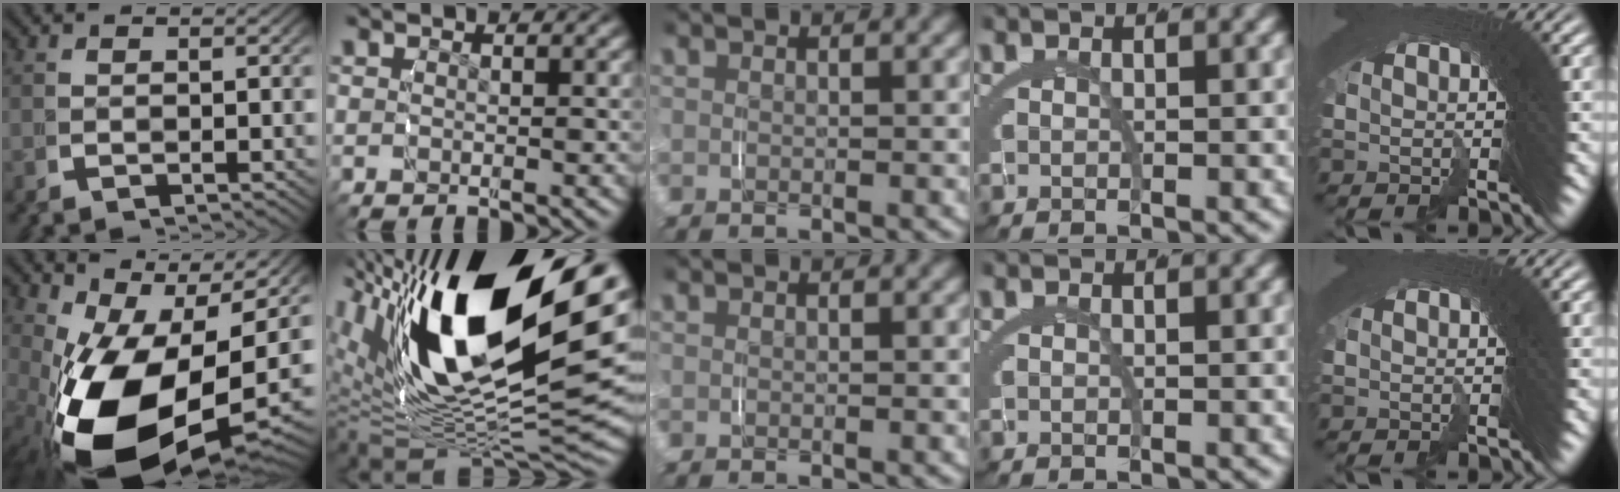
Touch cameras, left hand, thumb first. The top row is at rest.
{"thumb": {"total": 18.8, "force": [-1.9, 11.3, 14.9], "torque": [-0.292, -0.082, 0.013]}, "index": {"total": 21.3, "force": [3.1, 10.8, 18.1], "torque": [-0.311, 0.003, 0.053]}}